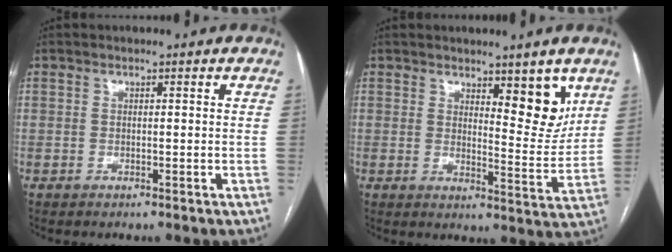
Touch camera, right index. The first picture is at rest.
{"total": 6.9, "force": [4.2, 2.0, 5.1], "torque": [-0.062, -0.016, 0.060]}